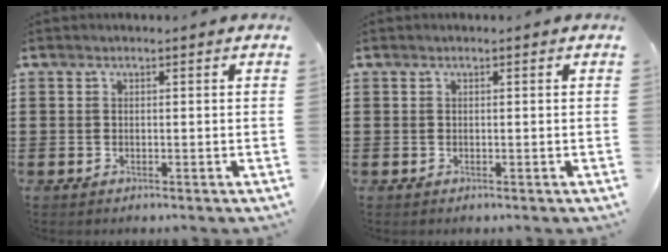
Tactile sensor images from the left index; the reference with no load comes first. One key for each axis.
{"total": 0.0}